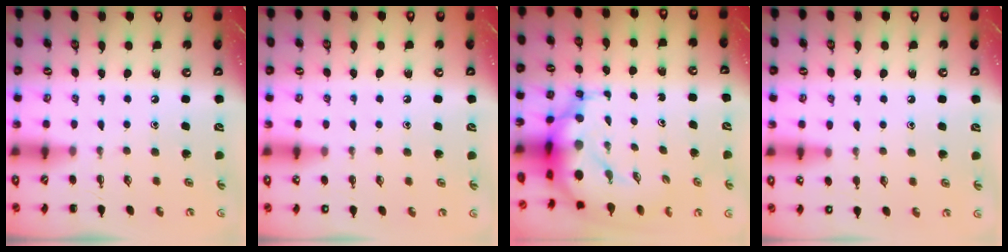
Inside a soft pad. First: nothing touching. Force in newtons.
{"total": 2.3, "press": 2.2, "slide": 0.7}
{"total": 10.6, "press": 10.3, "slide": 2.5}
{"total": 7.9, "press": 7.6, "slide": 2.3}